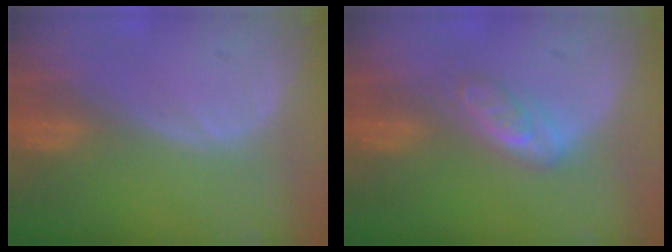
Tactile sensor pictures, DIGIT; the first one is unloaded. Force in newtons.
{"total": 4.8, "press": 4.2, "slide": 2.4}